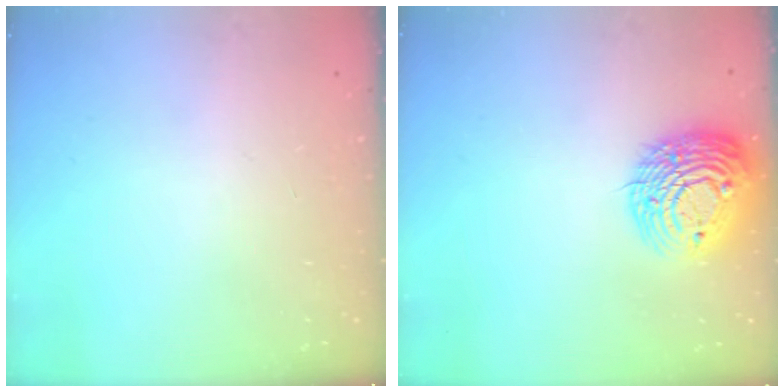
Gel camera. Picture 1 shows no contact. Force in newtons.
{"total": 15.4, "press": 15.2, "slide": 2.5}